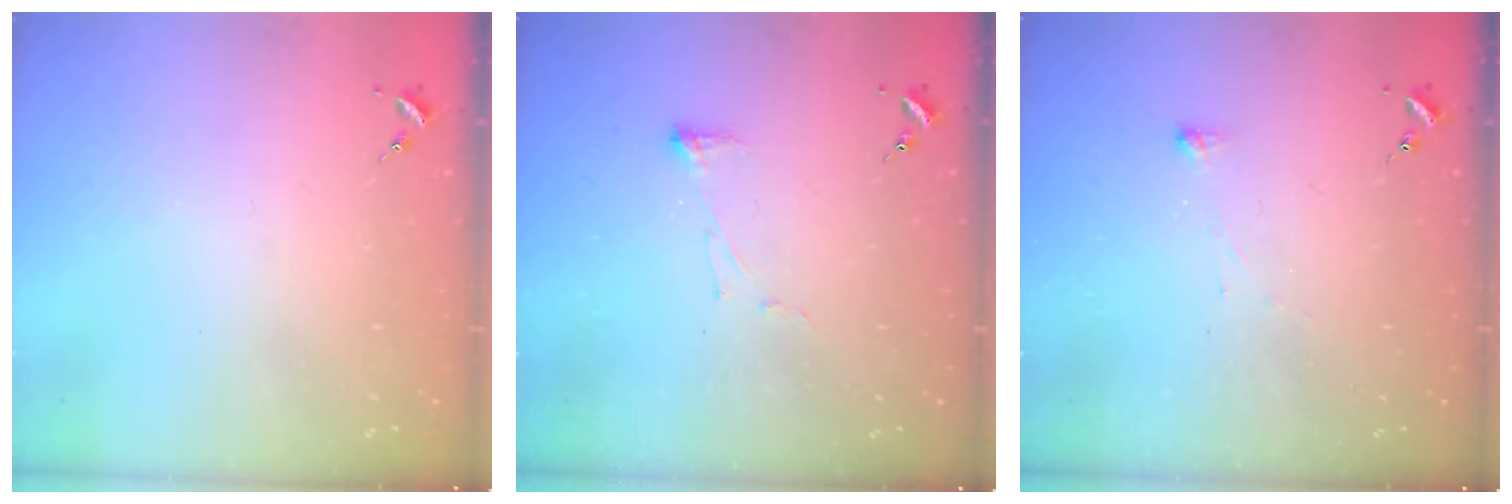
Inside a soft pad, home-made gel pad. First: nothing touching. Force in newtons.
{"total": 3.8, "press": 3.8, "slide": 0.6}
{"total": 2.9, "press": 2.9, "slide": 0.3}